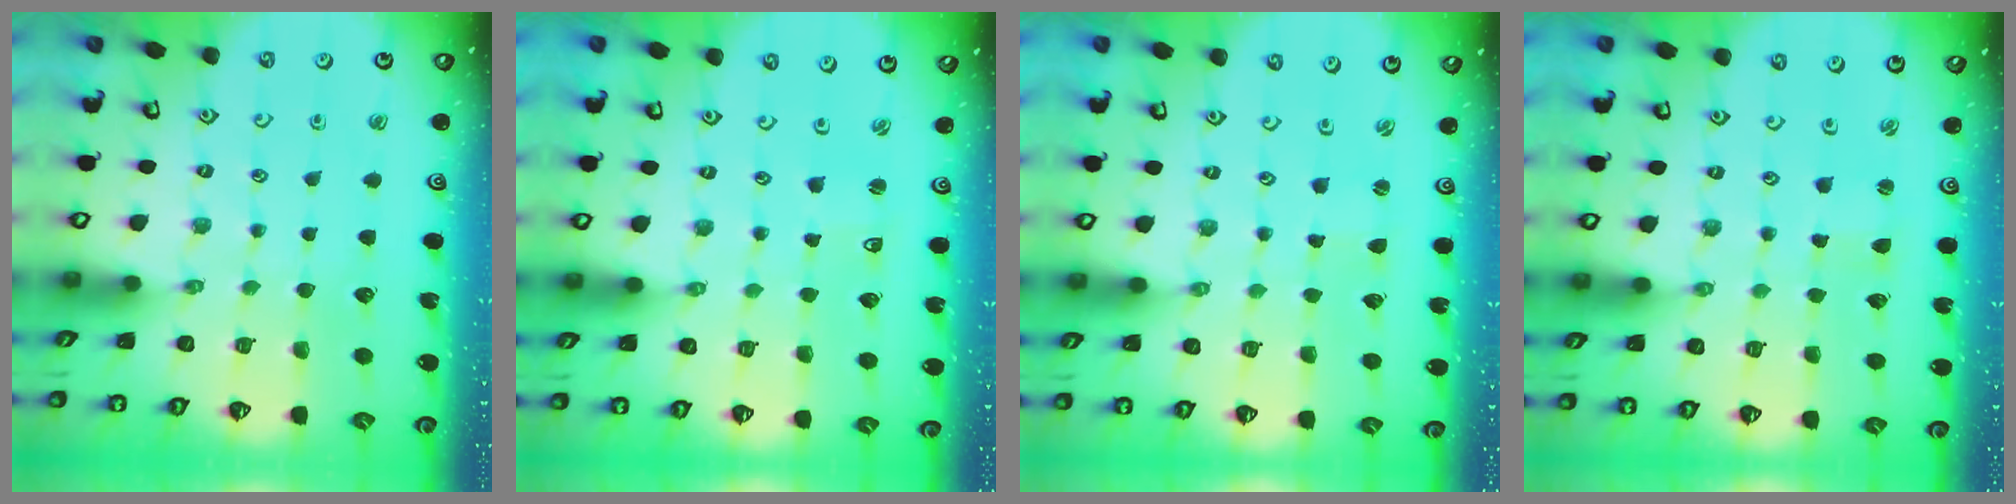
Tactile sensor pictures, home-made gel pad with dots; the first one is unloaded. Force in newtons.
{"total": 2.2, "press": 2.2, "slide": 0.3}
{"total": 0.0}
{"total": 1.5, "press": 1.5, "slide": 0.3}